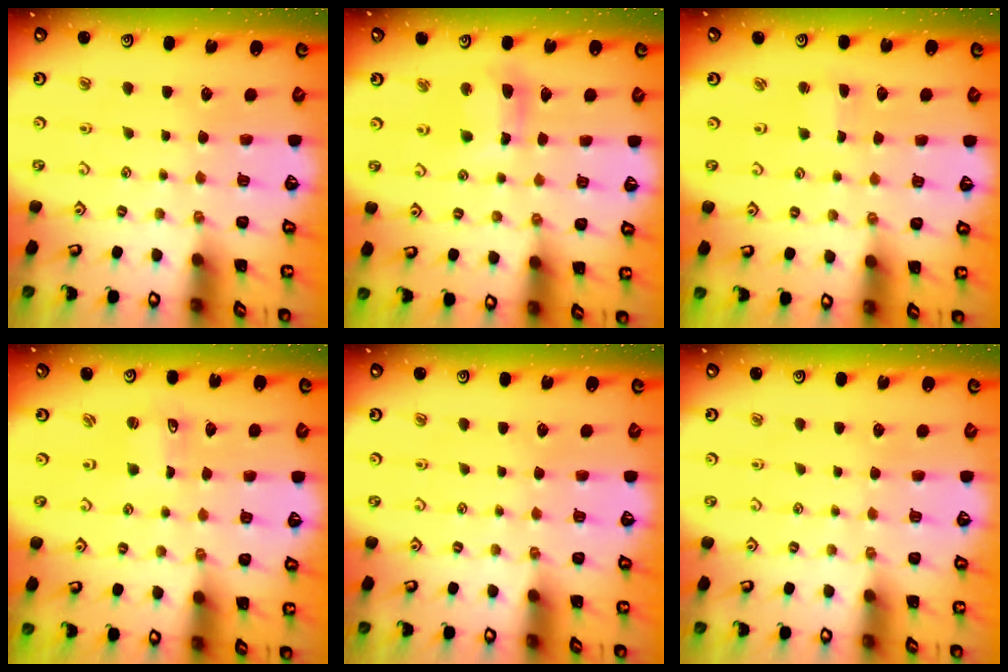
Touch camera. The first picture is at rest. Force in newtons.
{"total": 9.9, "press": 9.8, "slide": 1.0}
{"total": 2.4, "press": 2.3, "slide": 0.3}
{"total": 1.0, "press": 1.0, "slide": 0.2}
{"total": 0.0}
{"total": 0.0}